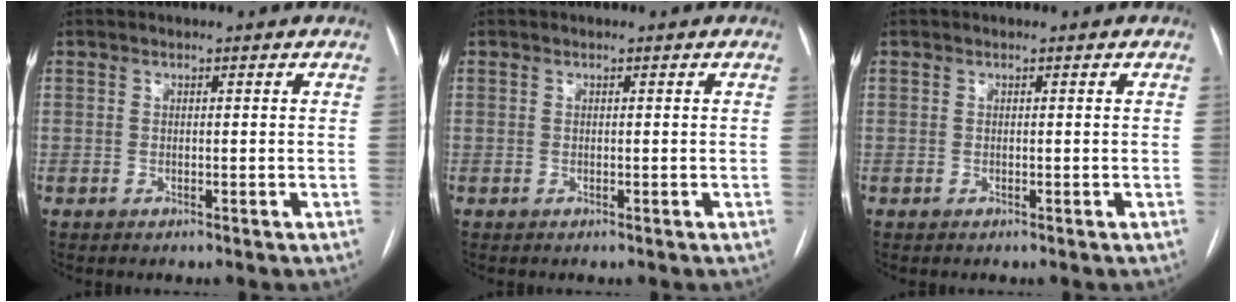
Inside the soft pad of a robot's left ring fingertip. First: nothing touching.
{"total": 0.0}
{"total": 0.0}